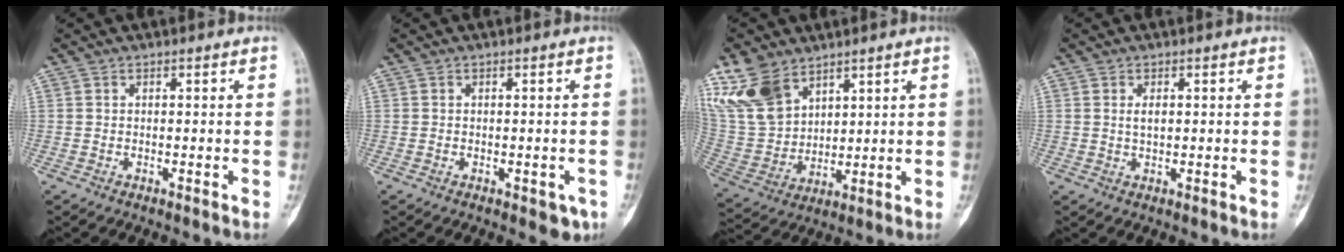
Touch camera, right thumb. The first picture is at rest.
{"total": 2.9, "force": [-1.2, 1.6, 2.1], "torque": [-0.006, 0.005, -0.010]}
{"total": 13.5, "force": [8.7, 8.1, 6.5], "torque": [-0.122, -0.030, 0.195]}
{"total": 1.7, "force": [0.4, 0.8, 1.4], "torque": [-0.022, -0.003, 0.009]}